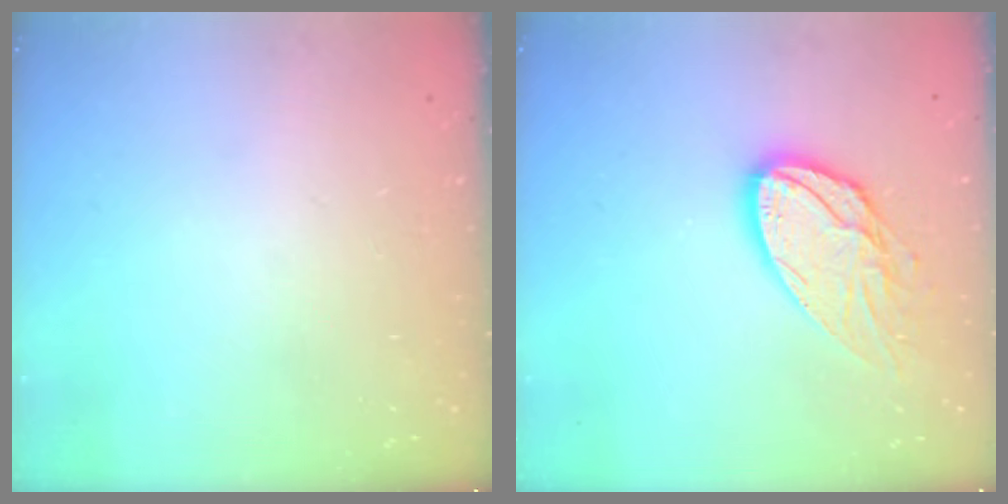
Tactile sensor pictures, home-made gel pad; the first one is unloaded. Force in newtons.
{"total": 14.6, "press": 14.5, "slide": 1.2}